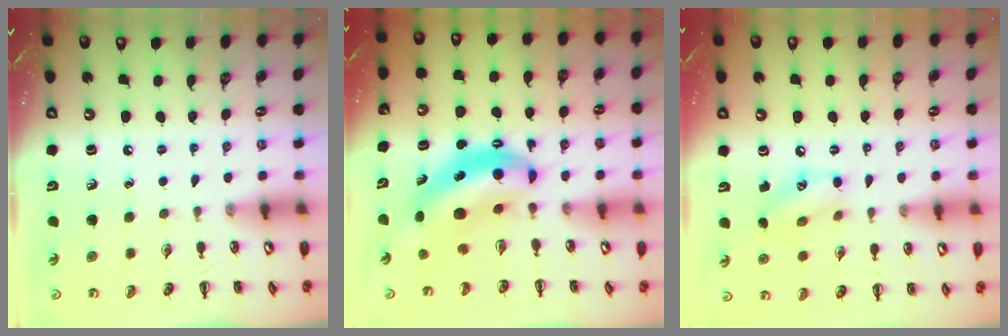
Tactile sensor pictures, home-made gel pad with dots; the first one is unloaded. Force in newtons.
{"total": 8.0, "press": 7.8, "slide": 1.8}
{"total": 9.6, "press": 9.6, "slide": 1.1}